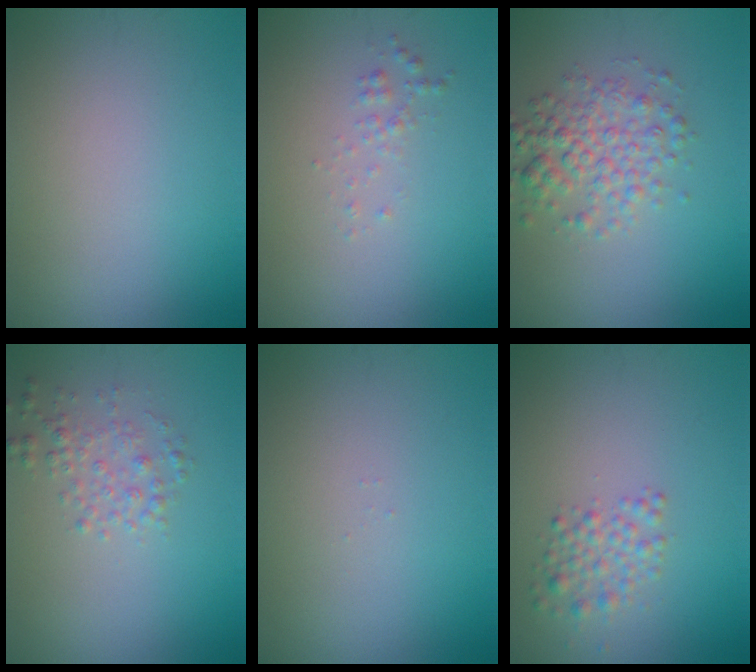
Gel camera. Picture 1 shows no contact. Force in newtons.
{"total": 0.9, "press": 0.9, "slide": 0.0}
{"total": 3.9, "press": 3.9, "slide": 0.1}
{"total": 1.9, "press": 1.9, "slide": 0.0}
{"total": 0.0}
{"total": 2.2, "press": 2.2, "slide": 0.1}